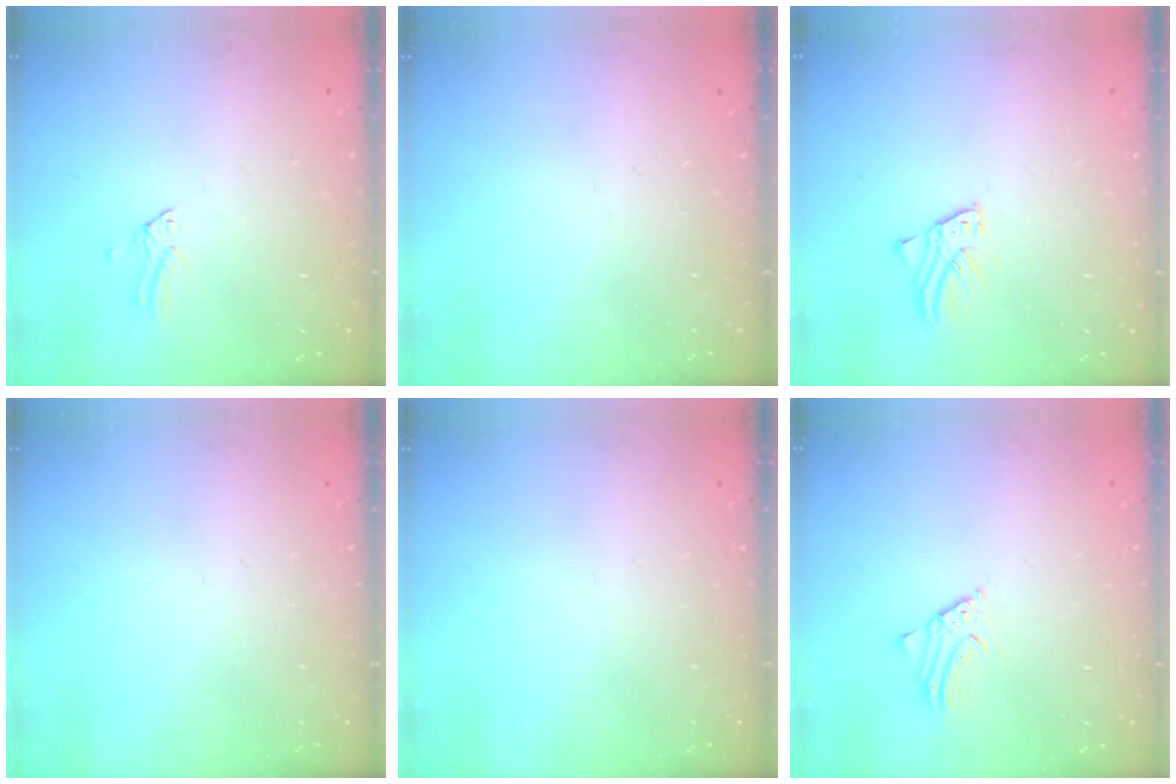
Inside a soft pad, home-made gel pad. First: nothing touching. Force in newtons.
{"total": 2.2, "press": 2.2, "slide": 0.0}
{"total": 2.2, "press": 2.2, "slide": 0.1}
{"total": 0.0}
{"total": 0.0}
{"total": 2.4, "press": 2.4, "slide": 0.2}